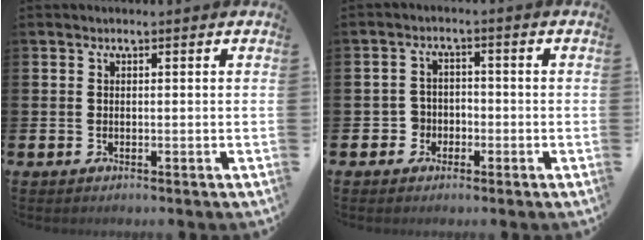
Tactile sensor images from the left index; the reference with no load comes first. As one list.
[{"total": 2.1, "force": [-1.1, 1.8, 0.2], "torque": [-0.008, 0.003, -0.027]}]